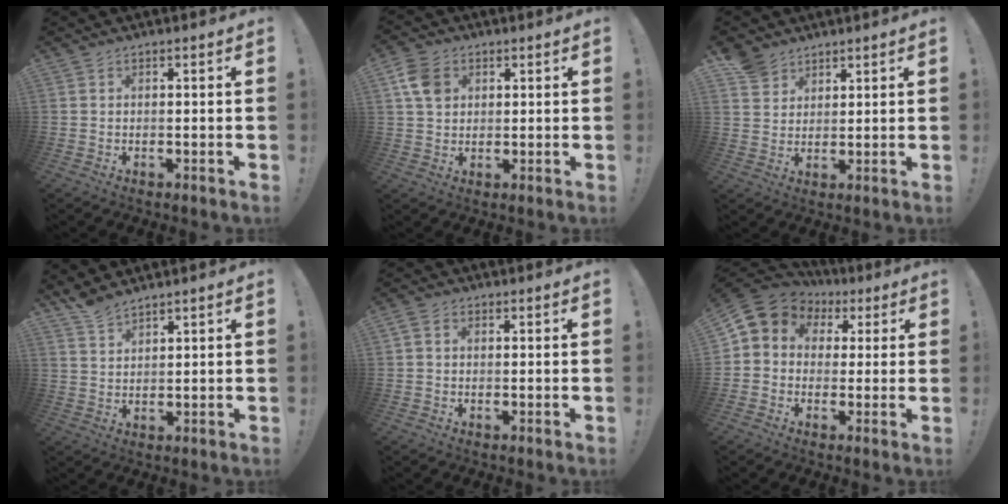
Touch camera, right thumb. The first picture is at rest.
{"total": 8.2, "force": [2.8, 6.6, 4.0], "torque": [-0.062, 0.002, 0.060]}
{"total": 6.0, "force": [4.2, 4.1, 1.0], "torque": [-0.017, -0.025, 0.082]}
{"total": 4.7, "force": [4.2, 1.0, 1.9], "torque": [-0.041, -0.023, 0.080]}
{"total": 2.3, "force": [0.3, 1.8, 1.4], "torque": [-0.023, 0.004, 0.005]}
{"total": 6.5, "force": [1.3, 6.0, 2.2], "torque": [-0.035, -0.008, 0.031]}